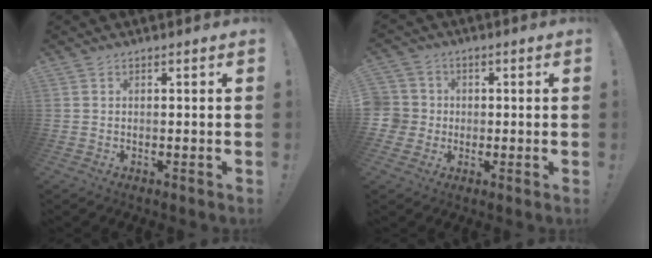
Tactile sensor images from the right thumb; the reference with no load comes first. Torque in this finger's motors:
{"motor_torque": [1.07, 1.07, 0.67, -0.46, 0.38]}